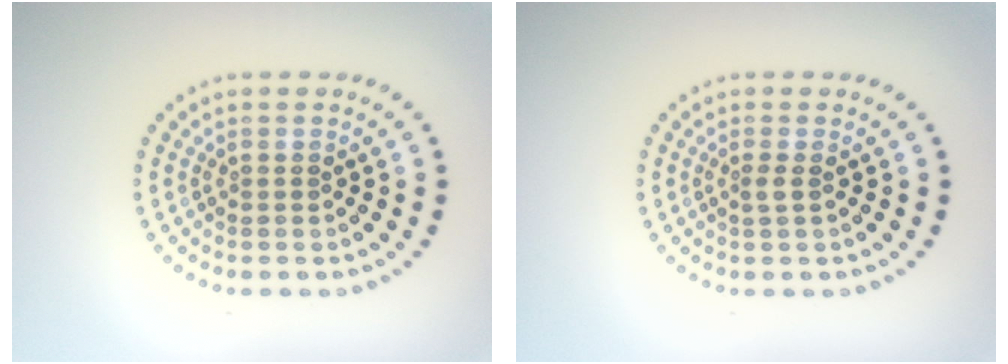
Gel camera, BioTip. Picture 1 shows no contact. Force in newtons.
{"total": 0.8, "press": 0.5, "slide": 0.6}